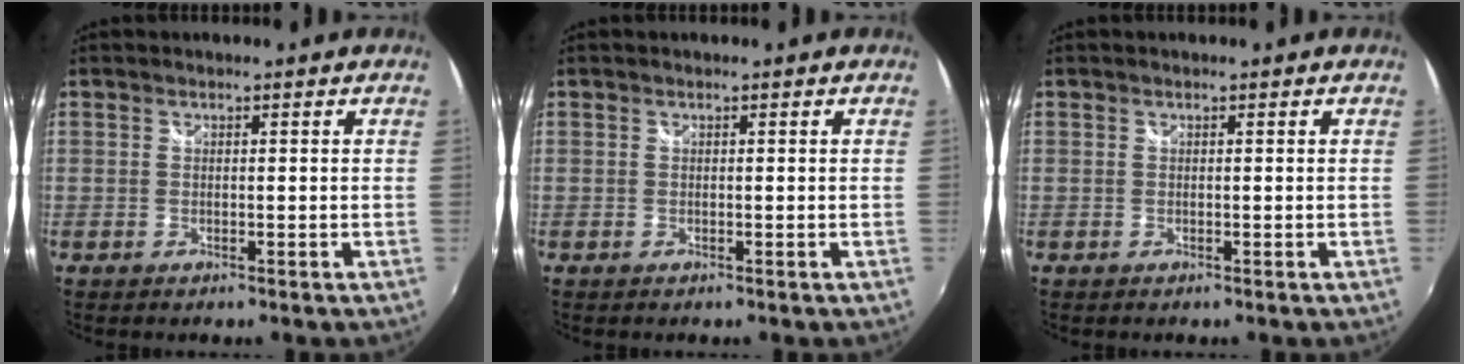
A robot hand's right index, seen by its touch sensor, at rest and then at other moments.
{"total": 0.0}
{"total": 0.0}